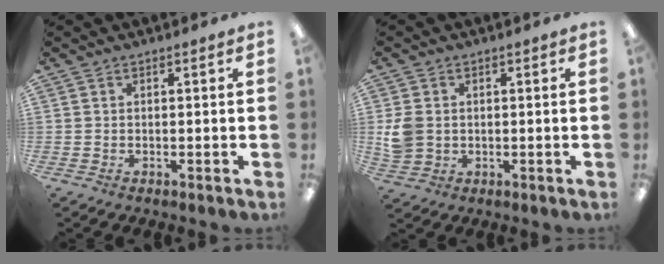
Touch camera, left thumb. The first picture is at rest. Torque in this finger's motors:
{"motor_torque": [-0.04, 0.21, 0.11, -0.18, 0.02]}